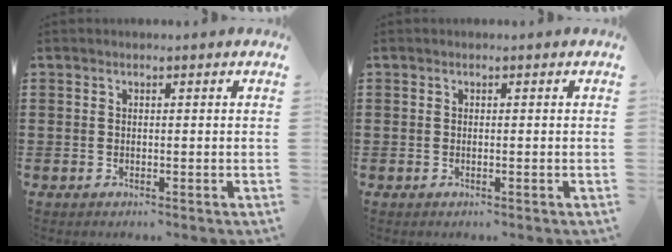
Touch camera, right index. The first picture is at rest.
{"total": 0.0}